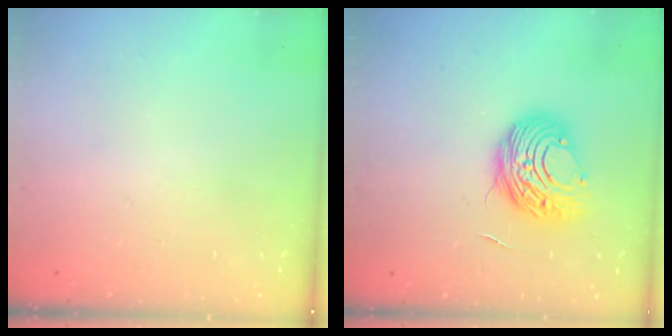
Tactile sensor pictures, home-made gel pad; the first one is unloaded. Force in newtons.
{"total": 10.0, "press": 10.0, "slide": 0.8}